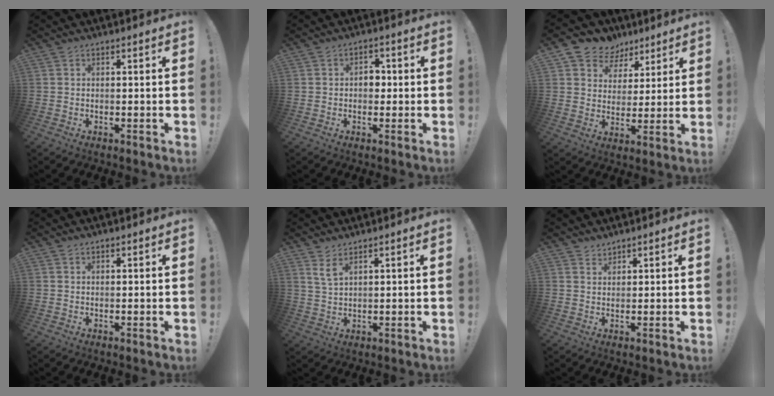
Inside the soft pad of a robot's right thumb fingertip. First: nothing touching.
{"total": 4.2, "force": [-0.4, 3.1, 2.7], "torque": [-0.045, 0.010, -0.011]}
{"total": 7.7, "force": [4.4, 6.3, 0.8], "torque": [-0.009, -0.037, 0.089]}
{"total": 0.7, "force": [0.6, 0.2, 0.2], "torque": [-0.001, 0.000, 0.010]}
{"total": 3.9, "force": [2.8, 1.1, 2.6], "torque": [-0.039, -0.020, 0.048]}
{"total": 2.1, "force": [2.0, 0.7, 0.1], "torque": [0.012, -0.017, 0.035]}